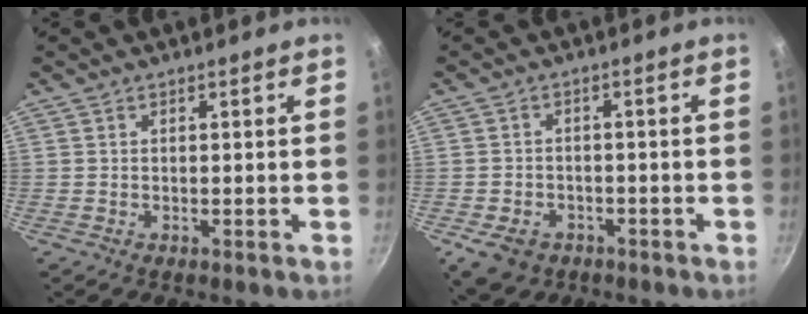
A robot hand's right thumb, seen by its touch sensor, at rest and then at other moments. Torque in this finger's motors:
{"motor_torque": [0.61, 0.25, -0.18, -0.09, 0.03]}